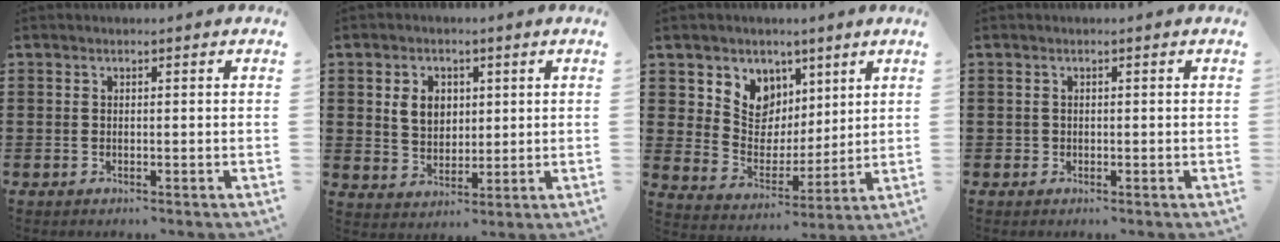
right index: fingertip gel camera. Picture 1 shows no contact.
{"total": 5.0, "force": [1.3, 3.9, 2.7], "torque": [-0.059, 0.009, 0.020]}
{"total": 7.1, "force": [3.8, 5.9, 0.4], "torque": [-0.049, -0.032, 0.071]}
{"total": 0.6, "force": [-0.1, 0.6, 0.1], "torque": [-0.002, 0.005, -0.003]}